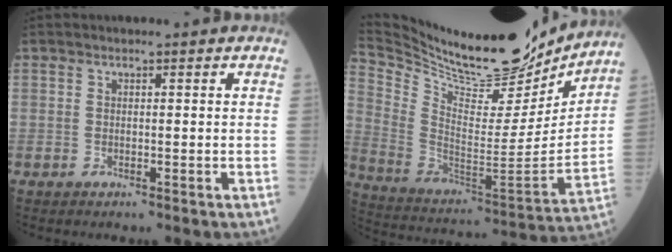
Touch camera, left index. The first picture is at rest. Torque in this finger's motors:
{"motor_torque": [0.99, -1.15, 0.16, 0.03]}